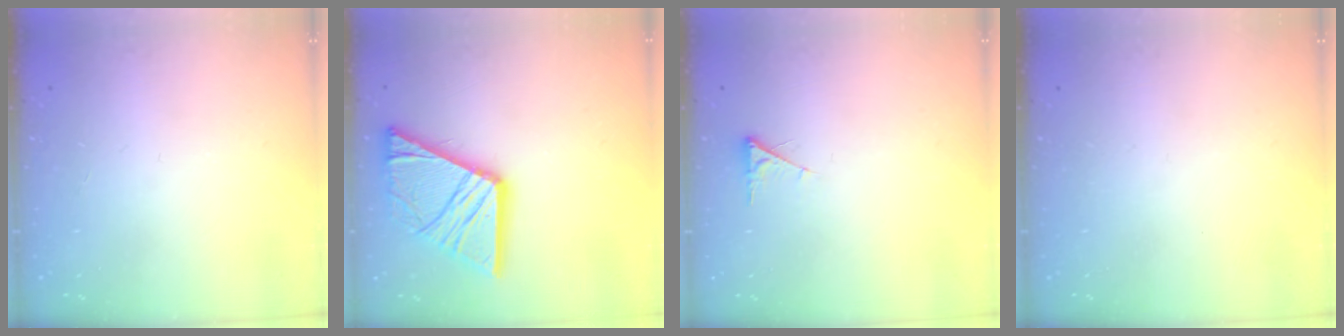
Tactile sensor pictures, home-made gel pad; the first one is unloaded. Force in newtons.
{"total": 19.0, "press": 18.9, "slide": 2.4}
{"total": 2.4, "press": 2.4, "slide": 0.4}
{"total": 0.0}